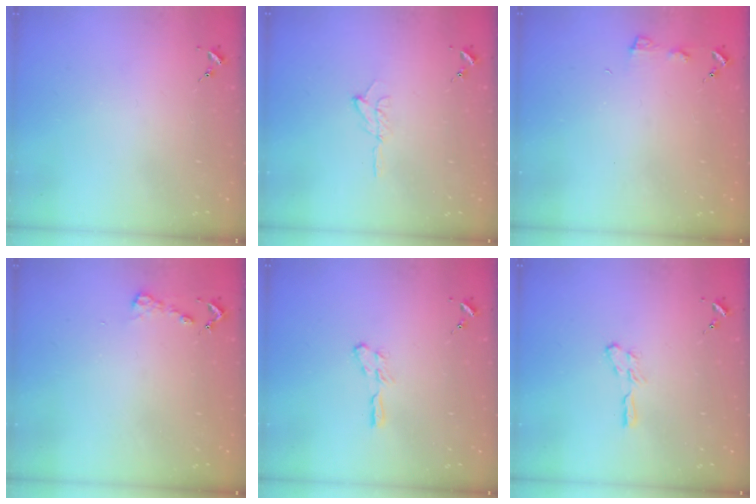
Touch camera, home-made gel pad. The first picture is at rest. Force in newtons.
{"total": 4.9, "press": 4.9, "slide": 0.6}
{"total": 3.6, "press": 3.6, "slide": 0.4}
{"total": 4.0, "press": 4.0, "slide": 0.3}
{"total": 4.7, "press": 4.7, "slide": 0.3}
{"total": 4.7, "press": 4.7, "slide": 0.3}